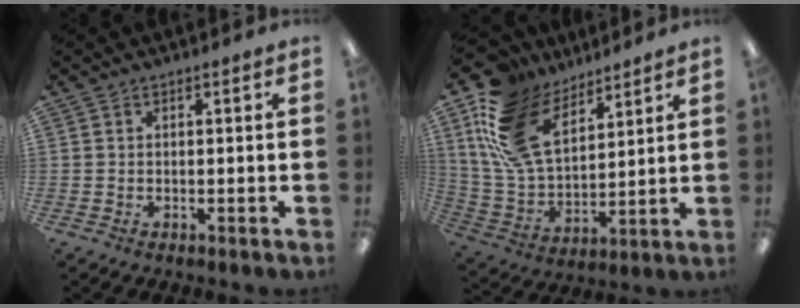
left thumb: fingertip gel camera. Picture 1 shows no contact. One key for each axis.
{"total": 19.2, "fx": 10.1, "fy": 11.8, "fz": 11.3, "tx": -0.261, "ty": -0.044, "tz": 0.191}